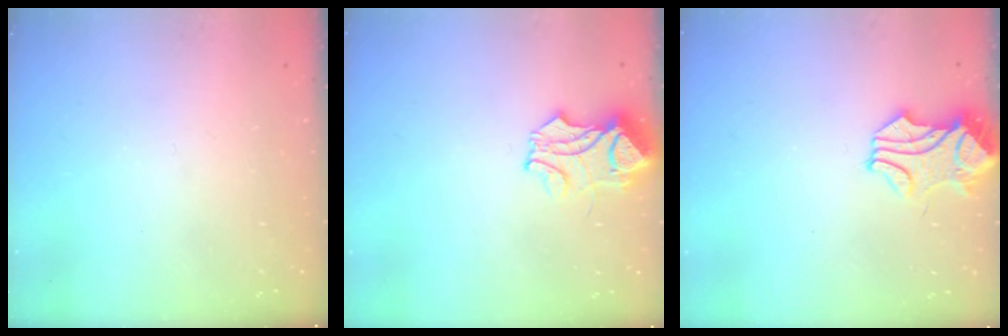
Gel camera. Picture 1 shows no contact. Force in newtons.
{"total": 7.7, "press": 7.7, "slide": 0.9}
{"total": 1.6, "press": 1.5, "slide": 0.5}